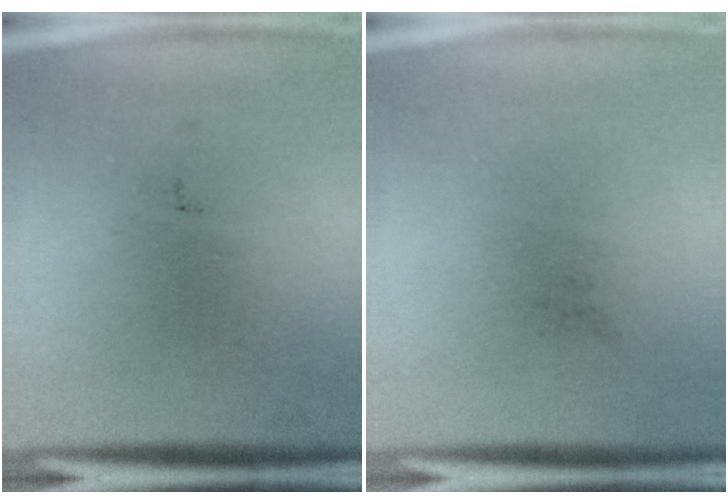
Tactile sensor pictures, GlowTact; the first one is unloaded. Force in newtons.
{"total": 0.0}